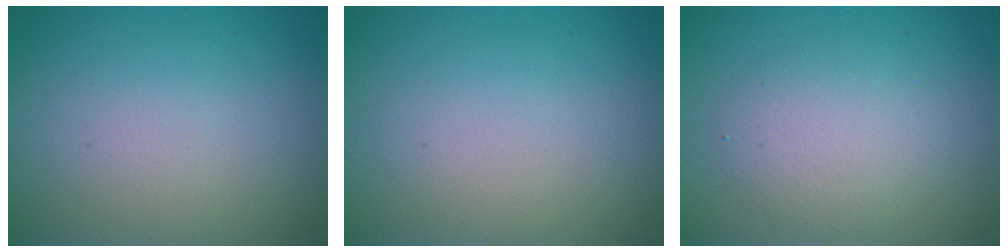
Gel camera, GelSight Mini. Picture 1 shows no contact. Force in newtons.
{"total": 0.0}
{"total": 2.9, "press": 2.9, "slide": 0.3}